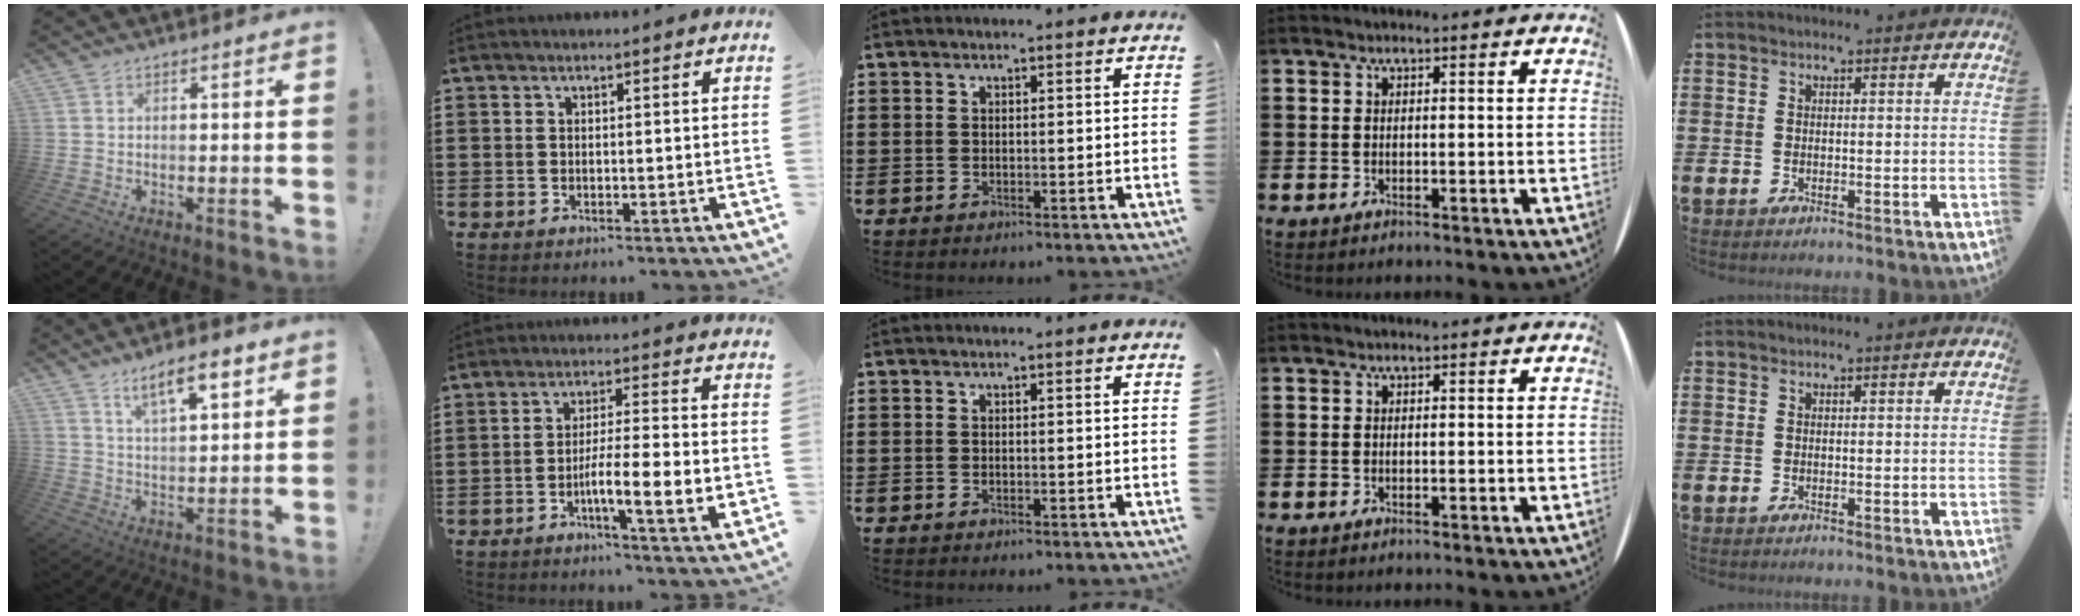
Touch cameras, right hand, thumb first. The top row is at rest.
{"thumb": {"total": 10.3, "force": [6.5, 3.1, 7.4], "torque": [-0.106, -0.029, 0.108]}, "index": {"total": 8.9, "force": [-2.6, 1.1, 8.5], "torque": [-0.139, -0.010, -0.049]}}